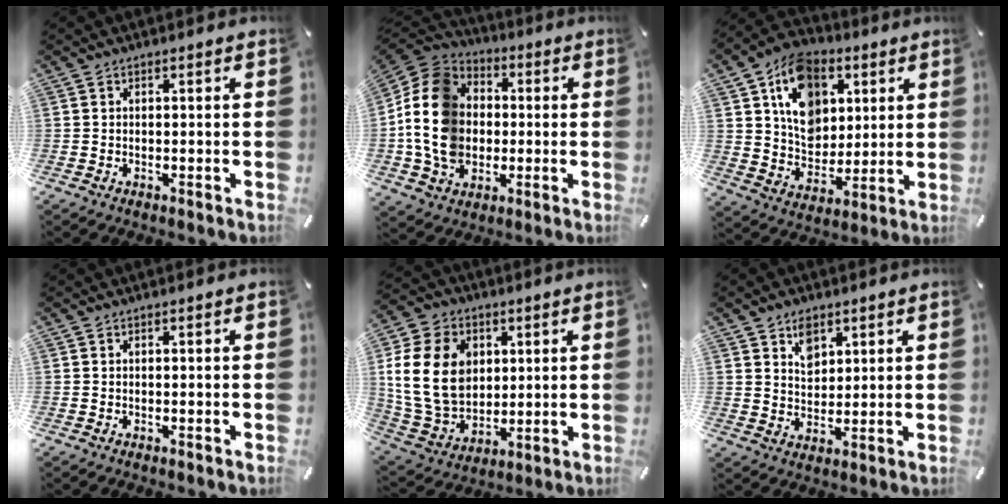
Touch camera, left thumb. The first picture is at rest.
{"total": 17.5, "force": [-1.6, 14.8, 9.4], "torque": [-0.203, 0.025, -0.029]}
{"total": 15.0, "force": [5.6, 12.0, 7.1], "torque": [-0.112, -0.016, 0.109]}
{"total": 0.0}
{"total": 18.0, "force": [3.2, 14.2, 10.5], "torque": [-0.231, -0.005, 0.060]}
{"total": 5.7, "force": [3.4, 4.3, 1.6], "torque": [-0.024, -0.008, 0.060]}